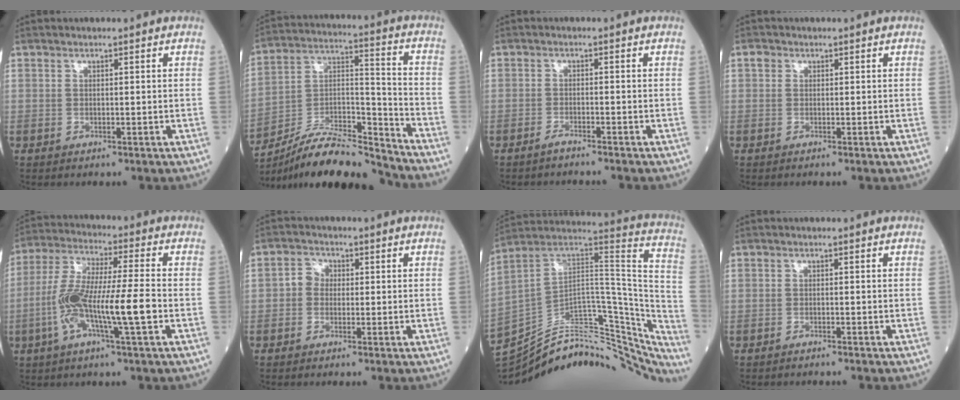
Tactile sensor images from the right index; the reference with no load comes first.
{"total": 16.1, "force": [-14.7, 2.0, 6.2], "torque": [-0.101, 0.035, -0.260]}
{"total": 1.7, "force": [-1.6, -0.2, 0.4], "torque": [-0.010, -0.001, -0.026]}
{"total": 0.7, "force": [0.0, 0.7, 0.3], "torque": [-0.002, 0.002, -0.005]}
{"total": 12.6, "force": [-3.5, 0.7, 12.1], "torque": [-0.244, 0.006, -0.070]}
{"total": 2.3, "force": [-0.4, 2.0, 1.1], "torque": [-0.014, 0.007, -0.014]}
{"total": 34.1, "force": [-28.0, 11.5, 15.5], "torque": [-0.192, 0.032, -0.378]}
{"total": 1.3, "force": [-1.3, -0.1, 0.4], "torque": [-0.005, 0.000, -0.016]}